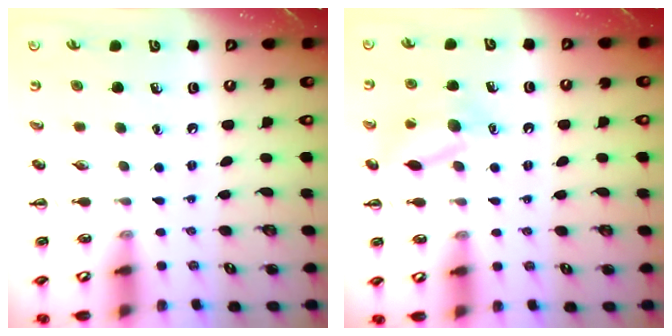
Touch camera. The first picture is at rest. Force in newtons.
{"total": 12.0, "press": 11.9, "slide": 1.8}